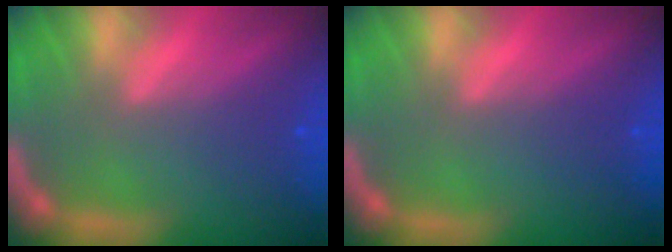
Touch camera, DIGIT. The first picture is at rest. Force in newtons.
{"total": 0.0}